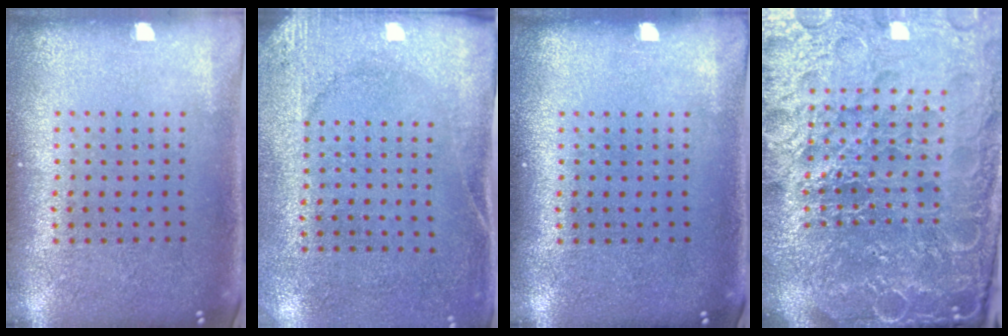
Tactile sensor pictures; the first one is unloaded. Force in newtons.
{"total": 2.7, "press": 2.2, "slide": 1.7}
{"total": 0.0}
{"total": 6.3, "press": 5.7, "slide": 2.8}